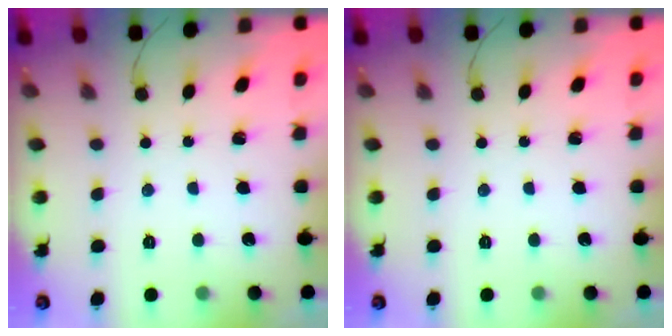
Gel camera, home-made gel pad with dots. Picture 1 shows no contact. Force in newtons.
{"total": 0.0}